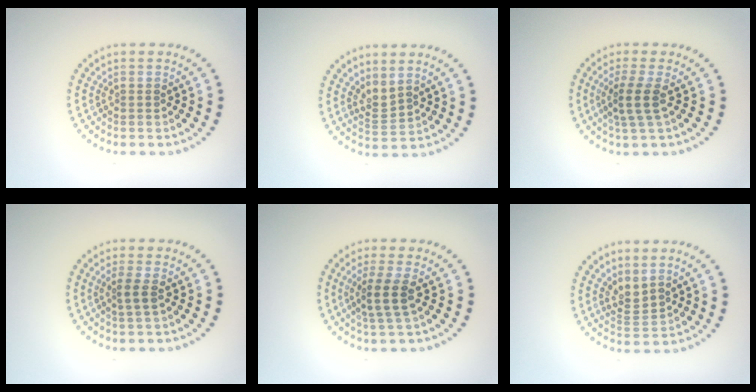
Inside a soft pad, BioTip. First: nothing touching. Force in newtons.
{"total": 1.9, "press": 1.3, "slide": 1.4}
{"total": 2.5, "press": 2.0, "slide": 1.6}
{"total": 1.5, "press": 1.2, "slide": 0.9}
{"total": 2.7, "press": 2.2, "slide": 1.6}
{"total": 2.2, "press": 1.6, "slide": 1.6}